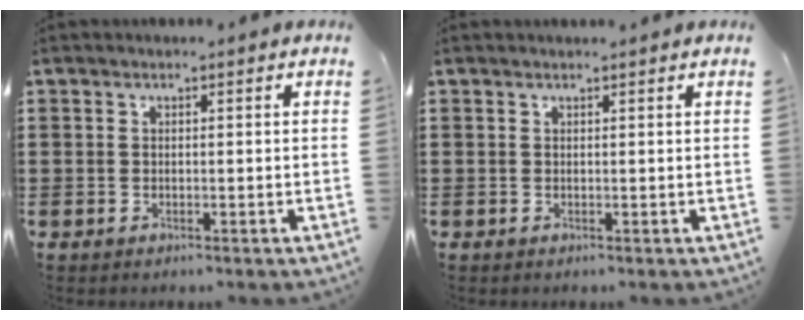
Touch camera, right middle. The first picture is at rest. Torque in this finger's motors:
{"motor_torque": [-0.05, 0.10, -0.04, 0.00]}